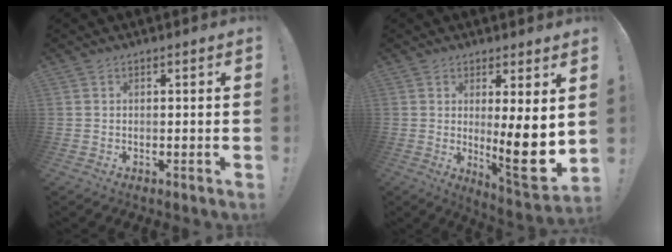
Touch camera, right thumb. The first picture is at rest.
{"total": 13.3, "force": [-0.2, 1.8, 13.1], "torque": [-0.167, -0.035, 0.003]}